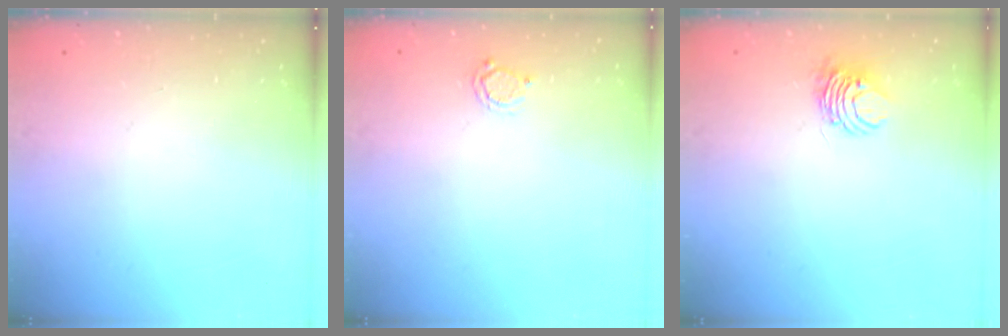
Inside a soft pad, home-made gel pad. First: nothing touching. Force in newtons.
{"total": 2.2, "press": 2.1, "slide": 0.3}
{"total": 5.9, "press": 5.9, "slide": 0.2}